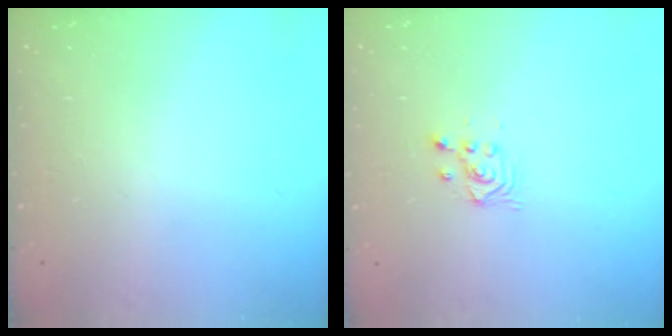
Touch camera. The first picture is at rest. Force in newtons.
{"total": 2.4, "press": 2.4, "slide": 0.2}